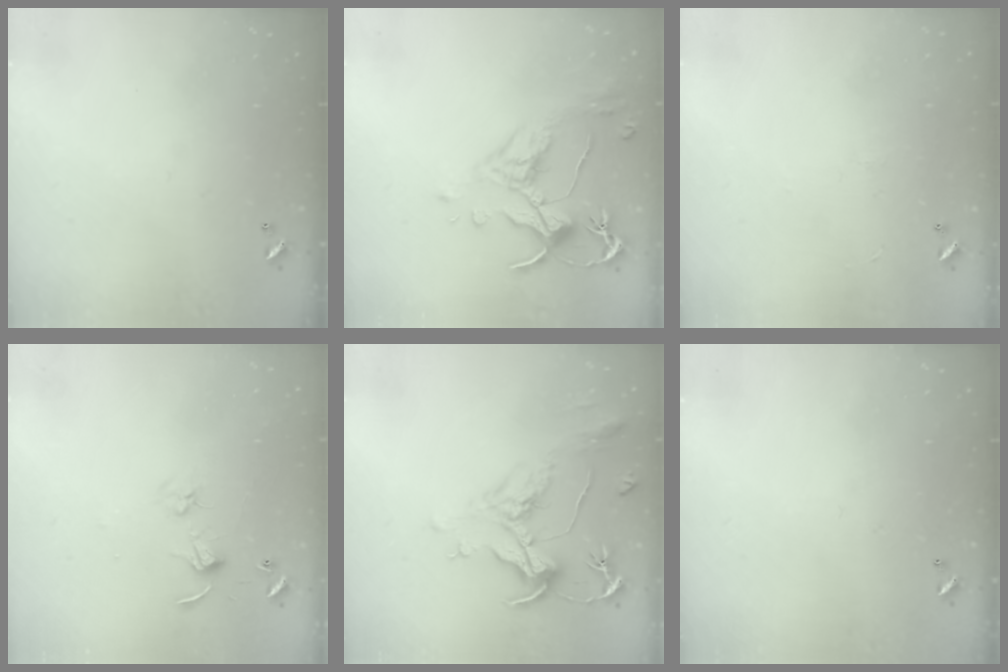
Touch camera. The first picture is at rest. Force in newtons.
{"total": 2.5, "press": 2.1, "slide": 1.3}
{"total": 0.7, "press": 0.3, "slide": 0.7}
{"total": 4.2, "press": 4.2, "slide": 0.5}
{"total": 2.1, "press": 1.6, "slide": 1.3}
{"total": 0.0}